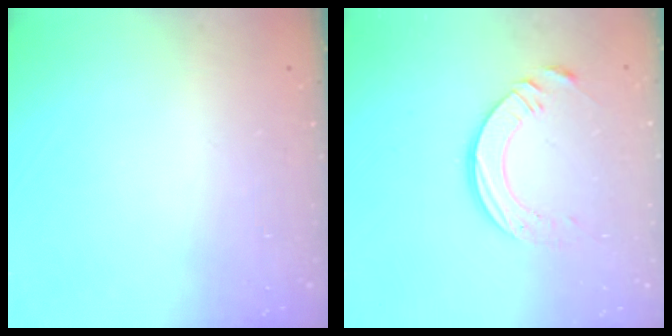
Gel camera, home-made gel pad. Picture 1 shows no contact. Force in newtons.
{"total": 10.7, "press": 10.7, "slide": 1.1}